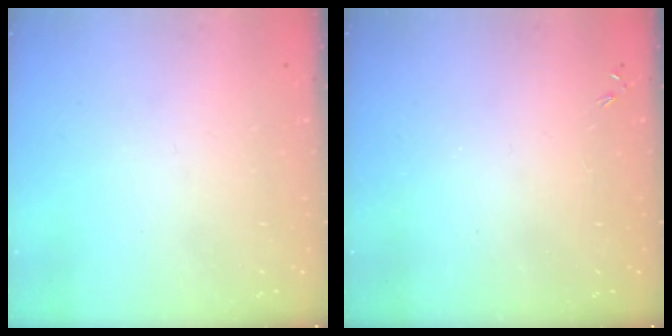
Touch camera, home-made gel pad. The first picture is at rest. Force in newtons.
{"total": 0.0}